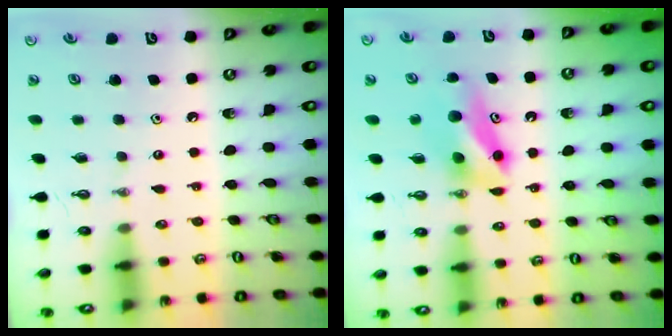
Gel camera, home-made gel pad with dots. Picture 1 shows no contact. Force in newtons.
{"total": 8.0, "press": 7.3, "slide": 3.2}